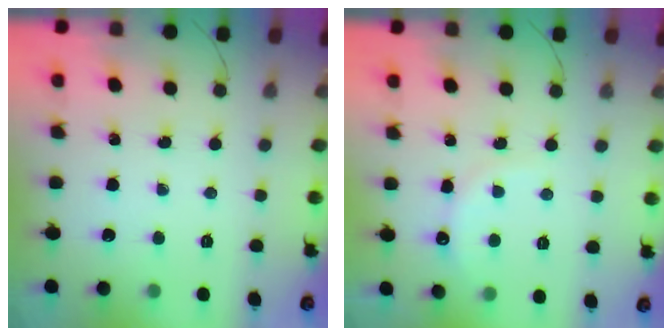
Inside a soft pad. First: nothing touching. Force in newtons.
{"total": 6.0, "press": 5.9, "slide": 1.4}